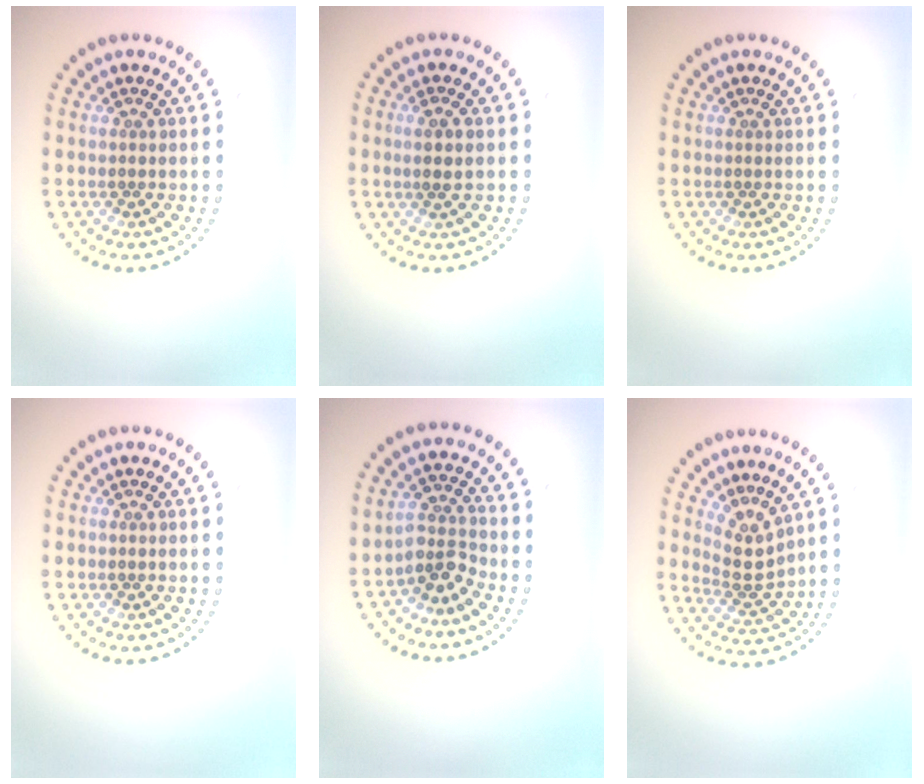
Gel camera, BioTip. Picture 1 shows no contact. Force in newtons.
{"total": 1.4, "press": 1.2, "slide": 0.6}
{"total": 0.0}
{"total": 0.0}
{"total": 2.9, "press": 2.1, "slide": 2.0}
{"total": 2.9, "press": 2.1, "slide": 2.0}